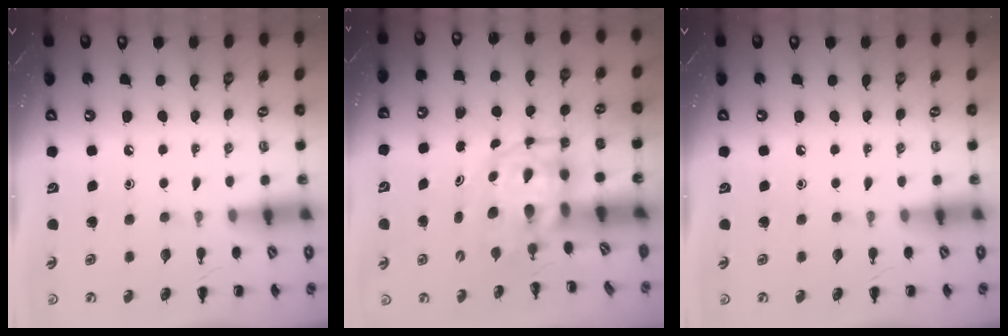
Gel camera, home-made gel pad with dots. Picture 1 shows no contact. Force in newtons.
{"total": 4.7, "press": 4.6, "slide": 1.2}
{"total": 0.0}